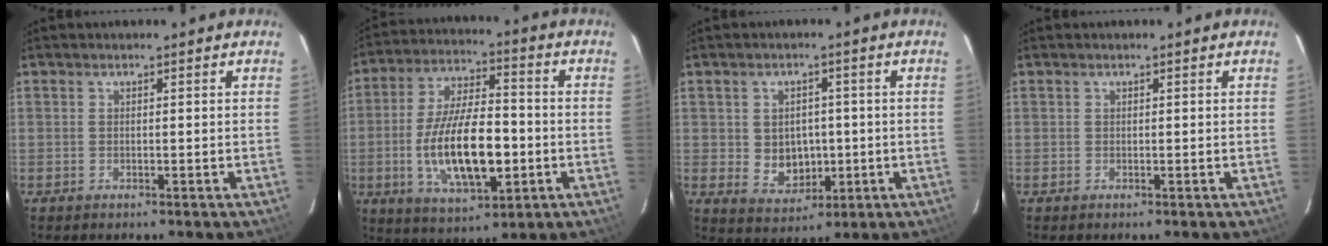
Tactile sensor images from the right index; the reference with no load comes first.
{"total": 17.1, "force": [-3.5, 7.0, 15.2], "torque": [-0.294, -0.004, -0.052]}
{"total": 6.8, "force": [-0.4, 5.8, 3.4], "torque": [-0.066, 0.001, 0.012]}
{"total": 0.0}